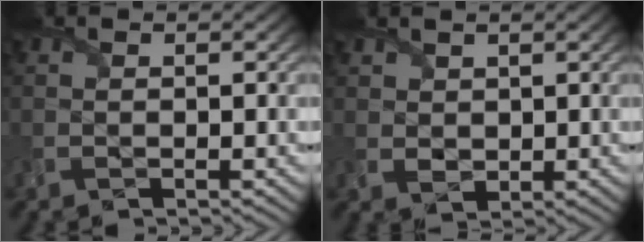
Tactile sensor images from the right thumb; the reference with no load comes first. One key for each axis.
{"total": 2.6, "fx": 1.4, "fy": 2.0, "fz": 1.0, "tx": -0.033, "ty": -0.002, "tz": 0.024}